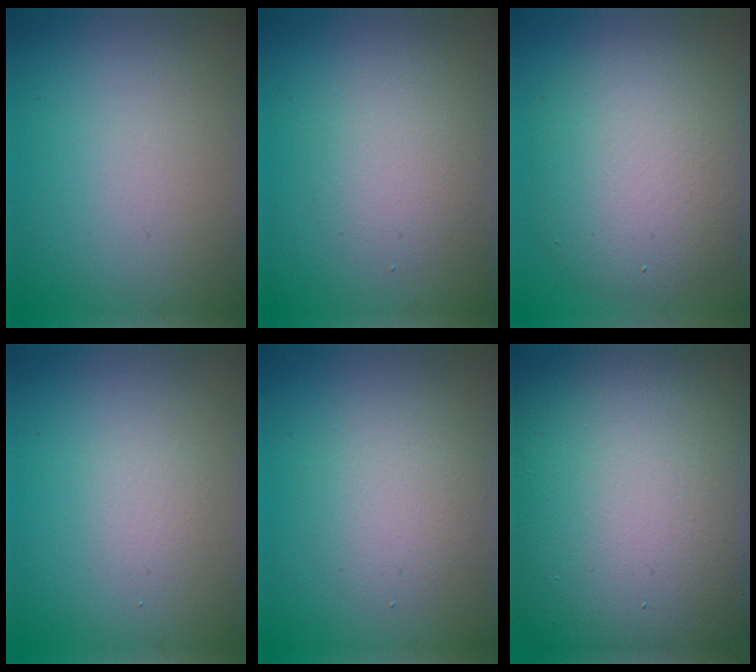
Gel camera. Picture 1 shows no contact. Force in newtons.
{"total": 2.6, "press": 2.6, "slide": 0.1}
{"total": 7.5, "press": 7.5, "slide": 0.5}
{"total": 1.2, "press": 1.2, "slide": 0.0}
{"total": 2.9, "press": 2.9, "slide": 0.2}
{"total": 20.1, "press": 20.1, "slide": 0.9}